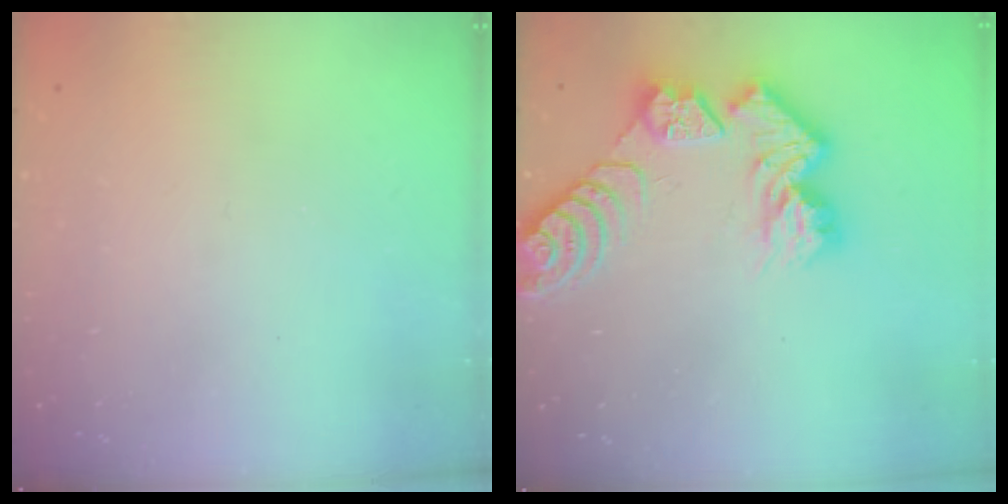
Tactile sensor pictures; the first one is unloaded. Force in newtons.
{"total": 12.7, "press": 12.6, "slide": 1.0}